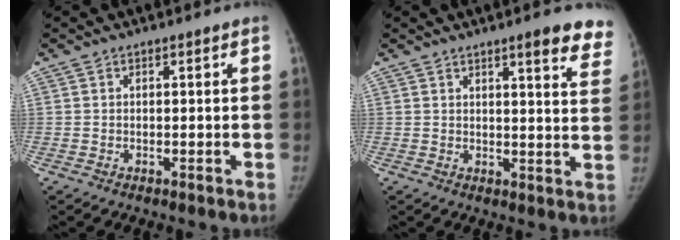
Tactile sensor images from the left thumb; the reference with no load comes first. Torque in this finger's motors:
{"motor_torque": [0.59, -0.01, 1.00, -0.54, 0.14]}